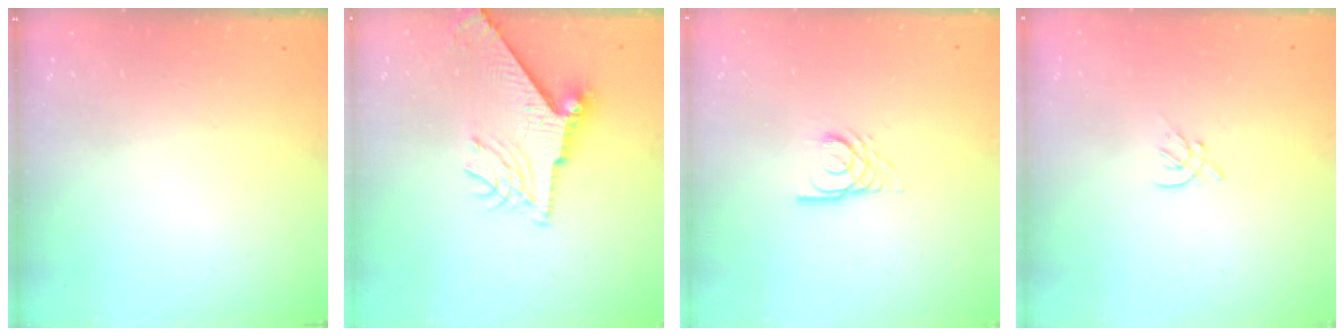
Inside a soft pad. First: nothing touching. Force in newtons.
{"total": 11.5, "press": 11.4, "slide": 1.2}
{"total": 5.7, "press": 5.7, "slide": 0.6}
{"total": 2.2, "press": 2.1, "slide": 0.6}